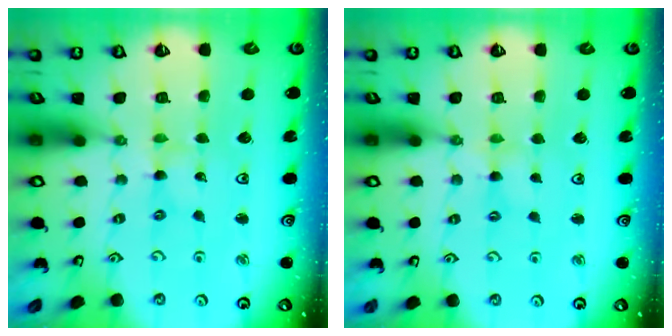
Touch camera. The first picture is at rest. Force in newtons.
{"total": 2.3, "press": 2.3, "slide": 0.3}